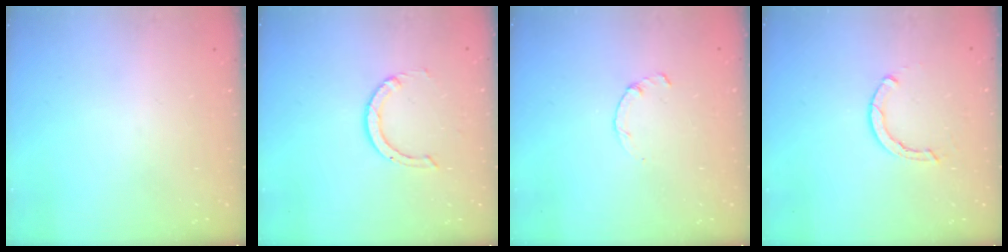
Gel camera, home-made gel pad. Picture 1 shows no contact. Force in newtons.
{"total": 2.8, "press": 2.8, "slide": 0.2}
{"total": 0.9, "press": 0.8, "slide": 0.3}
{"total": 2.3, "press": 2.3, "slide": 0.1}